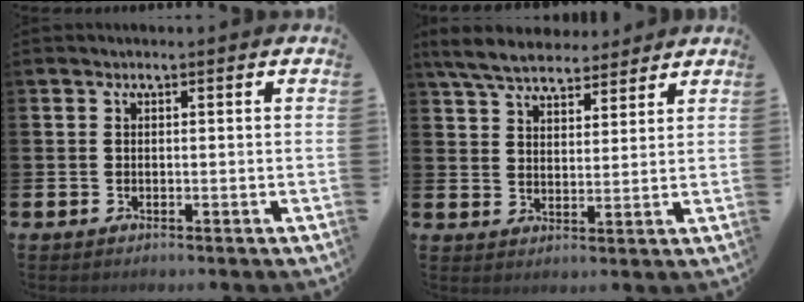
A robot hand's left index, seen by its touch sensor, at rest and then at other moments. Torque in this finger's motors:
{"motor_torque": [1.10, -1.03, 0.29, 0.21]}